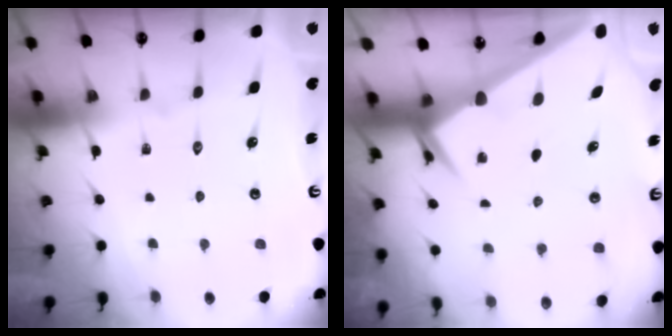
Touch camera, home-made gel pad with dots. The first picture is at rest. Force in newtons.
{"total": 2.5, "press": 2.5, "slide": 0.2}